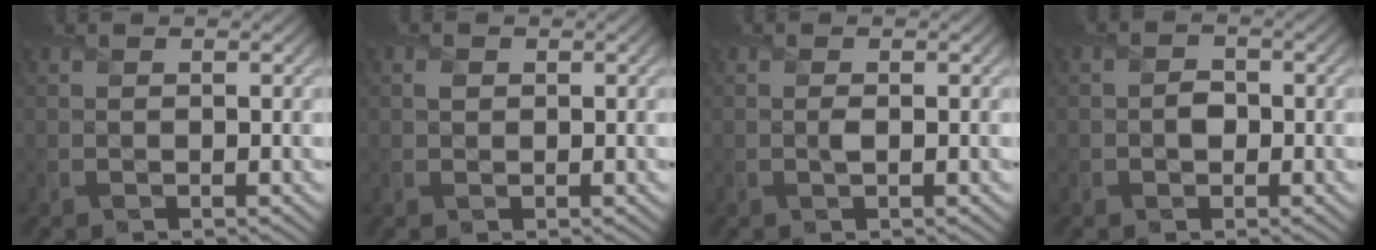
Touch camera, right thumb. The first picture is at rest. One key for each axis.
{"total": 0.7, "fx": 0.2, "fy": 0.6, "fz": 0.2, "tx": -0.006, "ty": -0.002, "tz": 0.003}
{"total": 0.7, "fx": -0.1, "fy": 0.2, "fz": 0.6, "tx": -0.014, "ty": -0.002, "tz": -0.001}
{"total": 1.7, "fx": -0.4, "fy": 1.4, "fz": 0.9, "tx": -0.015, "ty": -0.001, "tz": -0.012}